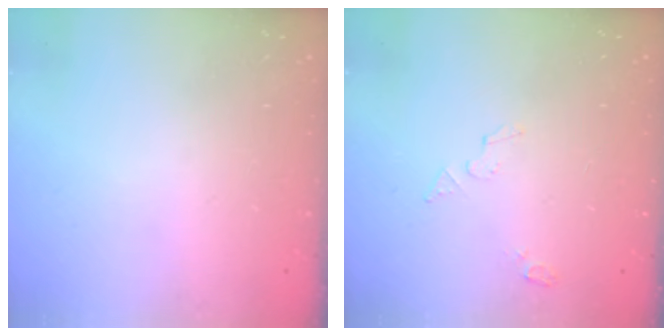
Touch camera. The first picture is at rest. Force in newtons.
{"total": 4.9, "press": 4.8, "slide": 0.5}